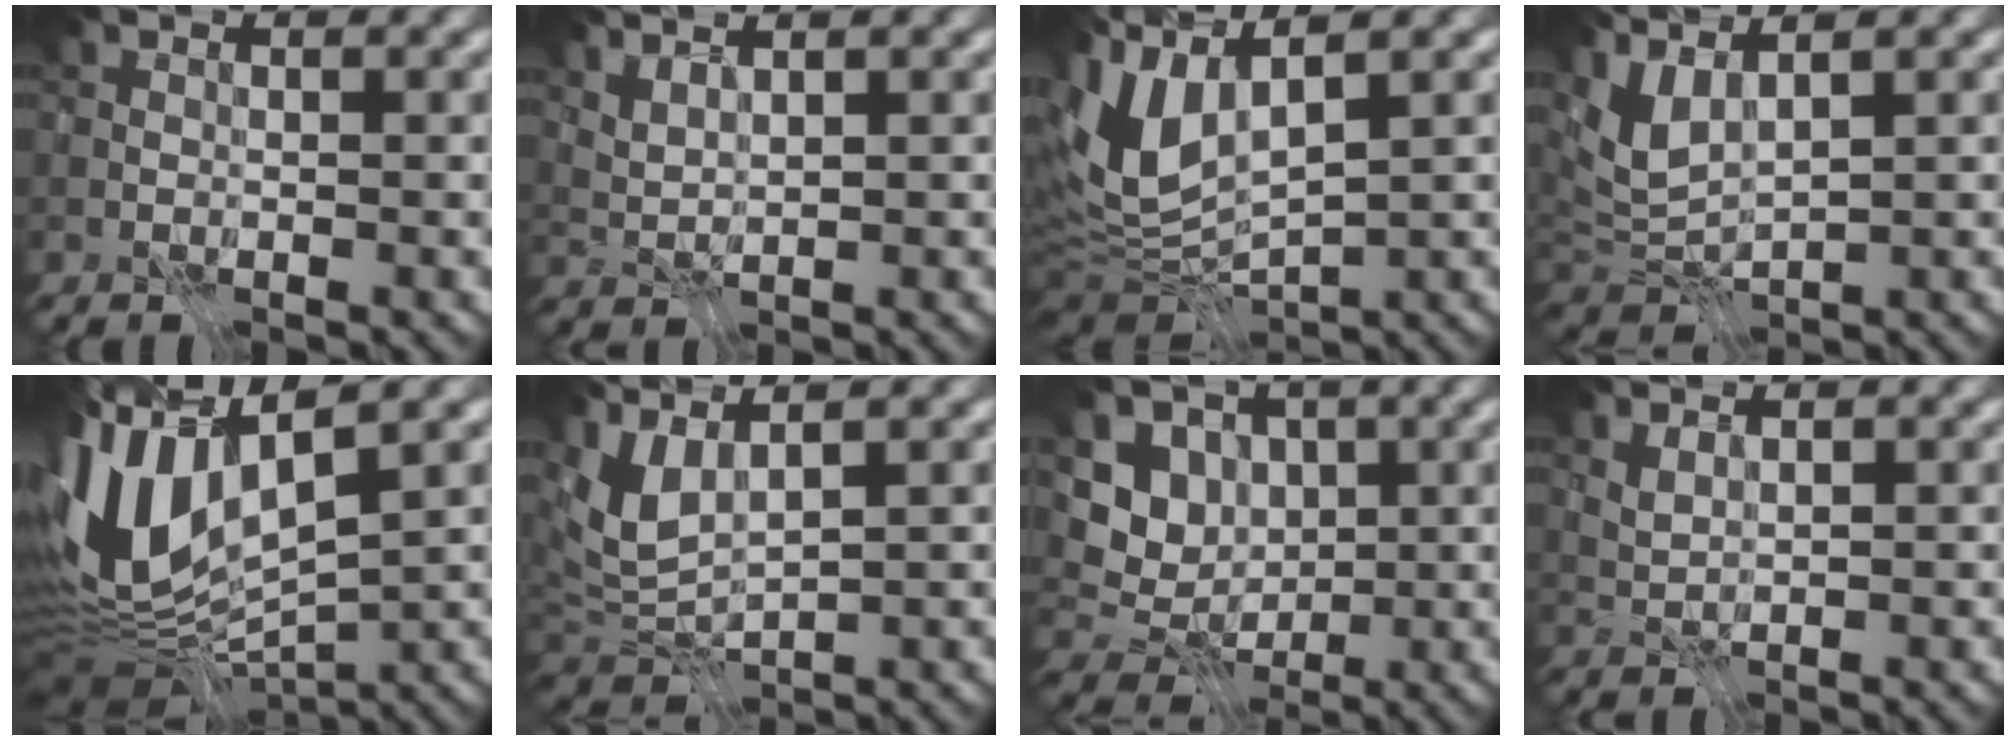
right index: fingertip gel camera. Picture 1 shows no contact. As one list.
[{"total": 2.1, "force": [1.8, 0.3, 1.0], "torque": [-0.025, -0.003, 0.039]}, {"total": 8.2, "force": [2.0, 3.6, 7.1], "torque": [-0.179, 0.002, 0.034]}, {"total": 4.2, "force": [2.1, 1.5, 3.3], "torque": [-0.085, 0.004, 0.041]}, {"total": 11.3, "force": [-0.1, 5.4, 10.0], "torque": [-0.223, -0.003, -0.005]}, {"total": 4.3, "force": [1.8, 1.7, 3.5], "torque": [-0.090, 0.002, 0.036]}, {"total": 4.8, "force": [0.7, 4.0, 2.6], "torque": [-0.049, -0.008, 0.001]}, {"total": 1.4, "force": [1.1, 0.1, 0.8], "torque": [-0.019, -0.002, 0.028]}]